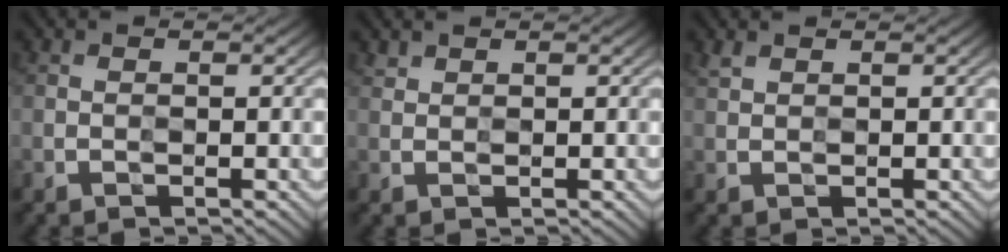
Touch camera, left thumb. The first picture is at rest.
{"total": 1.5, "force": [1.4, 0.4, -0.3], "torque": [0.003, 0.004, 0.033]}
{"total": 1.3, "force": [1.2, 0.3, -0.1], "torque": [-0.003, 0.002, 0.028]}